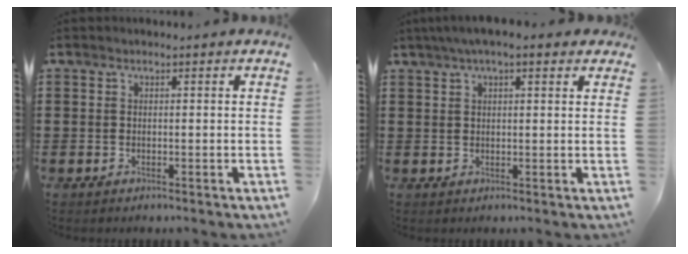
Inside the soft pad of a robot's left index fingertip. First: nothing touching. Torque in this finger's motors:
{"motor_torque": [2.14, 0.00, 1.05, 0.21]}